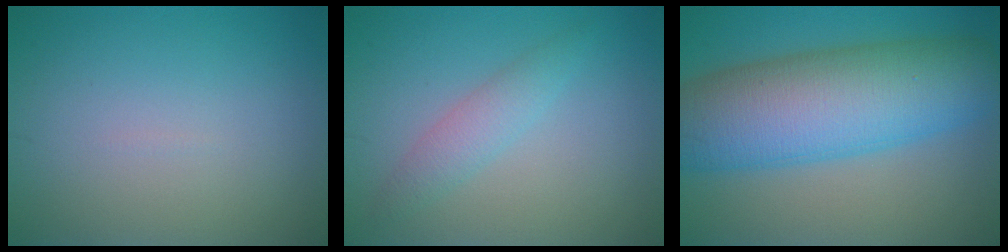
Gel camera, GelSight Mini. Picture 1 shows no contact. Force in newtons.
{"total": 2.2, "press": 2.2, "slide": 0.1}
{"total": 12.1, "press": 12.1, "slide": 0.3}